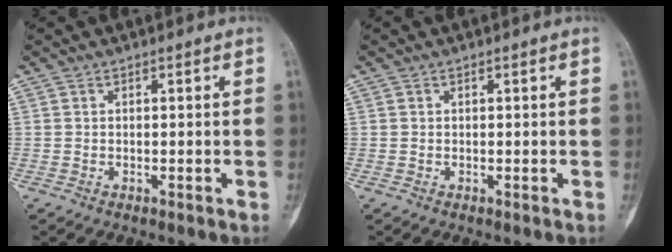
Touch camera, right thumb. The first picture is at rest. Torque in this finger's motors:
{"motor_torque": [0.00, 0.00, 0.00, 0.00, 0.00]}